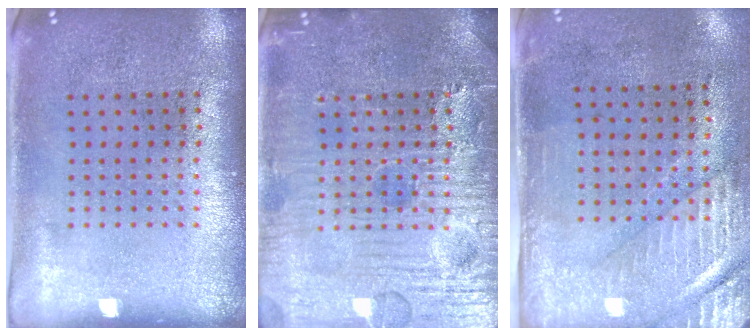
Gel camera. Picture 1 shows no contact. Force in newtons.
{"total": 7.1, "press": 7.1, "slide": 0.9}
{"total": 2.9, "press": 2.4, "slide": 1.6}